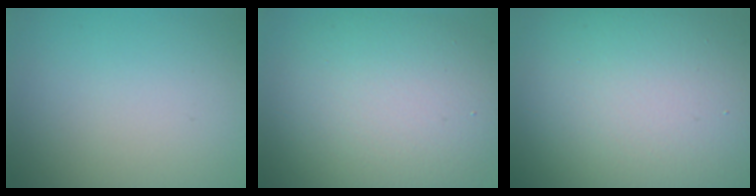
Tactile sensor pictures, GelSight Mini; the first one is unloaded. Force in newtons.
{"total": 10.4, "press": 10.4, "slide": 0.5}
{"total": 22.0, "press": 21.9, "slide": 1.1}